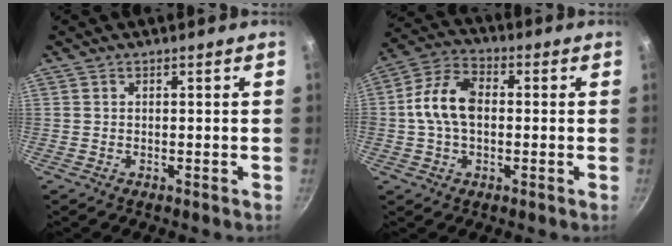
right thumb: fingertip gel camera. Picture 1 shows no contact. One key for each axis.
{"total": 10.8, "fx": 0.2, "fy": 7.0, "fz": 8.3, "tx": -0.145, "ty": 0.030, "tz": -0.012}